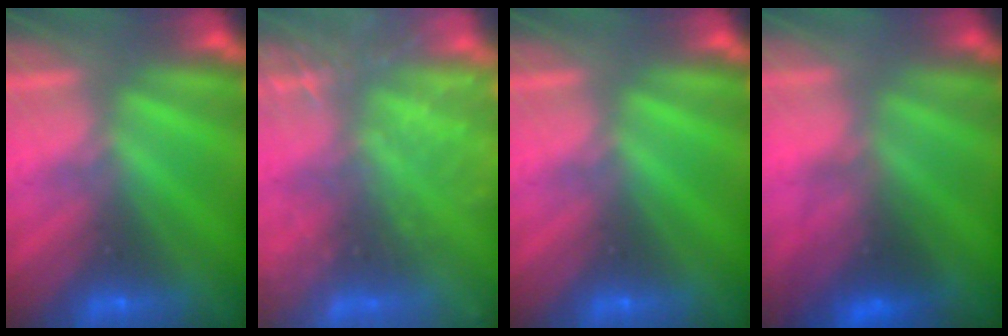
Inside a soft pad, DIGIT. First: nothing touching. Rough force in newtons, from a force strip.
{"total": 6.1}
{"total": 0.0}
{"total": 2.3}